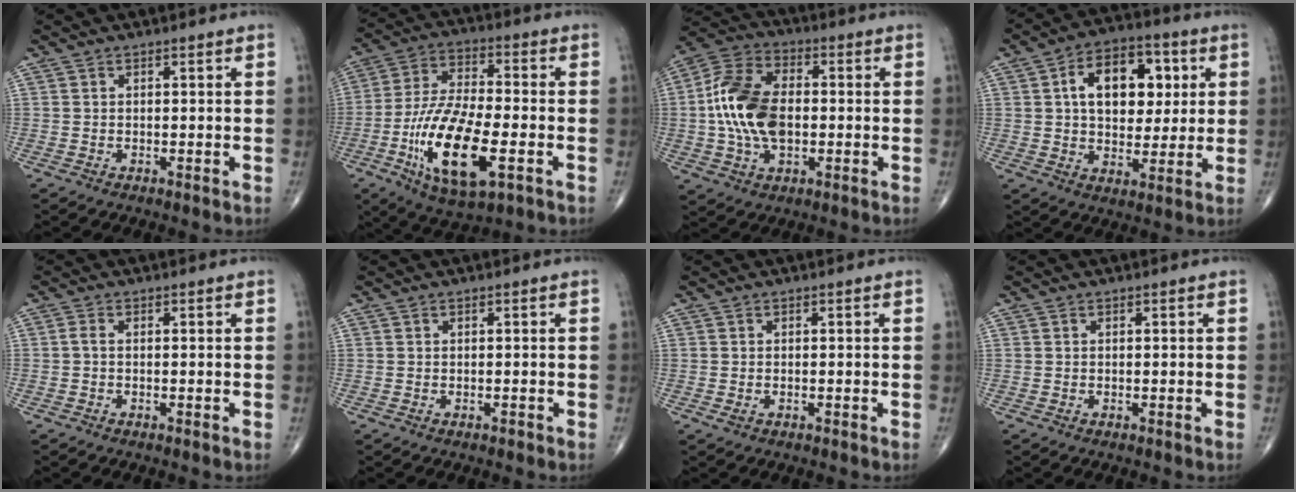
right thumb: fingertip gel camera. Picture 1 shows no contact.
{"total": 18.5, "force": [-5.9, 7.0, 16.1], "torque": [-0.314, 0.010, -0.100]}
{"total": 15.4, "force": [-0.6, 9.4, 12.2], "torque": [-0.235, 0.020, -0.014]}
{"total": 15.2, "force": [3.6, 9.7, 11.2], "torque": [-0.131, 0.006, 0.054]}
{"total": 1.0, "force": [-0.1, 0.5, 0.9], "torque": [-0.019, 0.000, -0.006]}
{"total": 0.0}
{"total": 0.9, "force": [-0.3, 0.5, 0.6], "torque": [-0.015, 0.002, -0.002]}
{"total": 0.0}